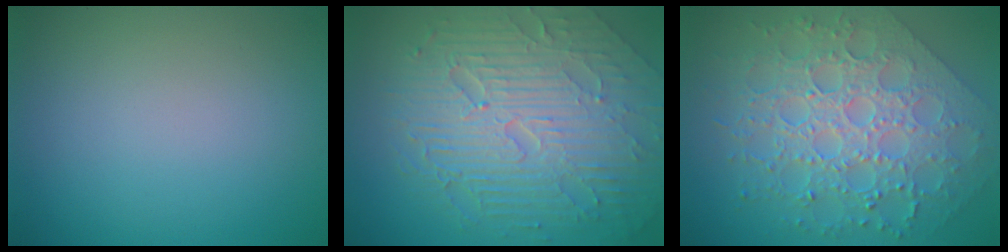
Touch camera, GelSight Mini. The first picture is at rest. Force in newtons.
{"total": 9.9, "press": 6.4, "slide": 7.5}
{"total": 8.5, "press": 6.2, "slide": 5.8}